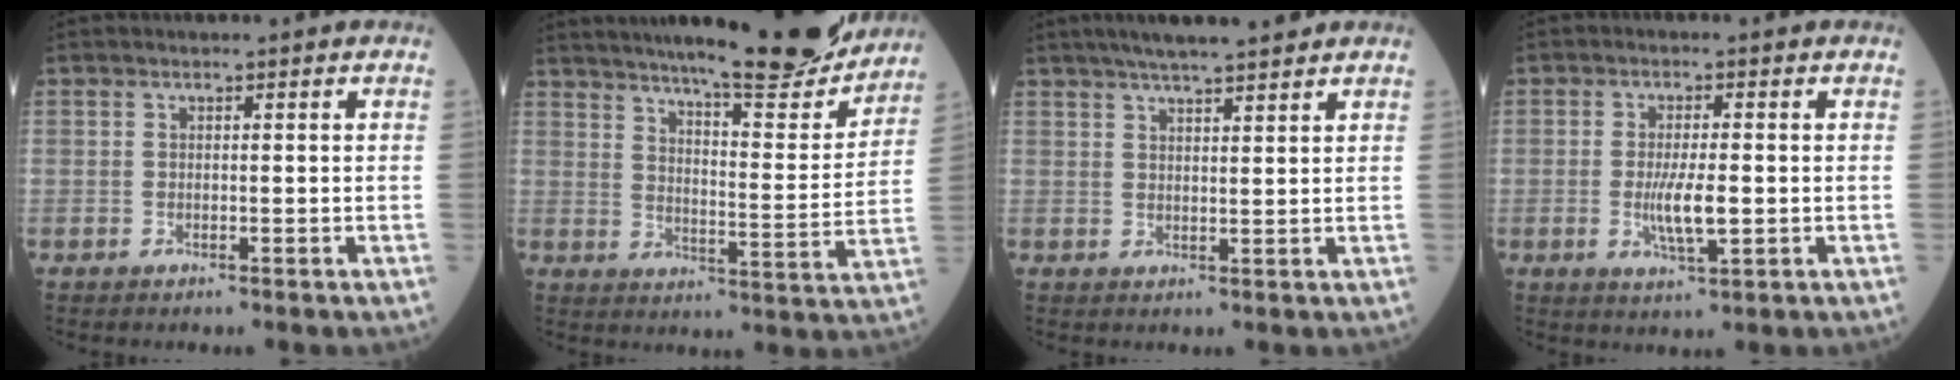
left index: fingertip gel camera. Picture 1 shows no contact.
{"total": 19.9, "force": [17.6, 1.7, 9.0], "torque": [-0.126, -0.034, 0.235]}
{"total": 8.6, "force": [7.1, 0.8, 4.7], "torque": [-0.068, 0.024, 0.103]}
{"total": 5.0, "force": [-0.8, 0.9, 4.8], "torque": [-0.097, -0.010, -0.013]}